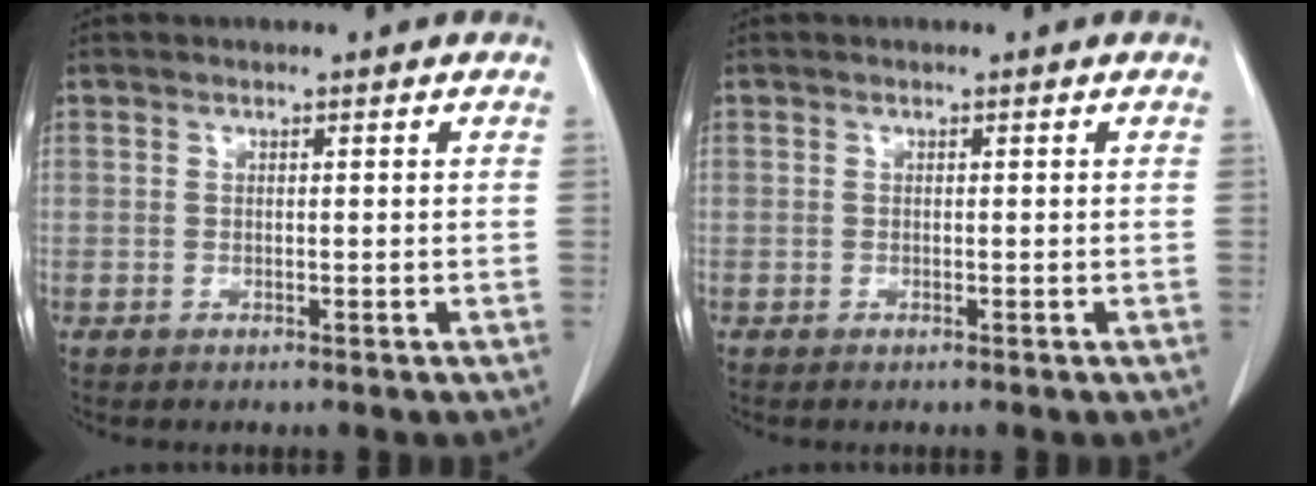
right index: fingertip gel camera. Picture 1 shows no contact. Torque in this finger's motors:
{"motor_torque": [-0.07, 0.12, 0.08, 0.01]}